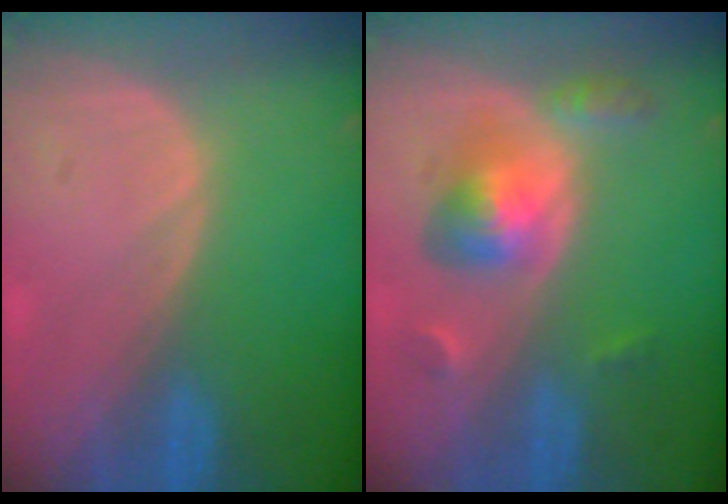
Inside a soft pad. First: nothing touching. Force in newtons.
{"total": 6.0, "press": 5.7, "slide": 1.9}